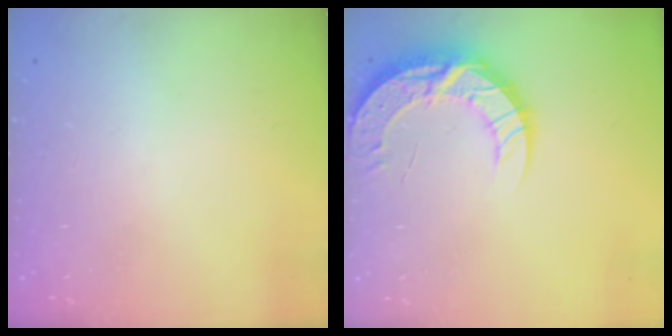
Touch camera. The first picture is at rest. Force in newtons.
{"total": 13.0, "press": 12.9, "slide": 1.0}